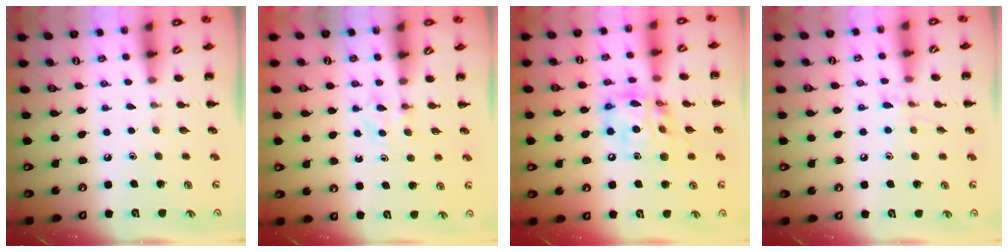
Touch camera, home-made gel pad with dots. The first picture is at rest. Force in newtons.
{"total": 2.8, "press": 2.6, "slide": 1.0}
{"total": 14.5, "press": 14.0, "slide": 3.6}
{"total": 7.2, "press": 6.9, "slide": 2.0}